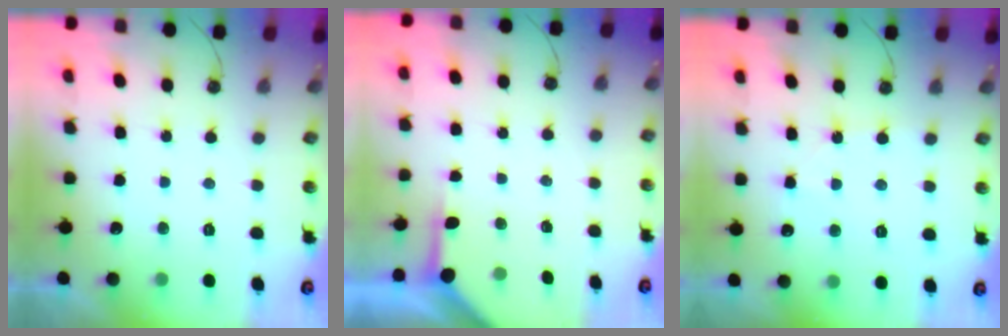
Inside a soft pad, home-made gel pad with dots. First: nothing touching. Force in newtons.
{"total": 3.9, "press": 3.8, "slide": 0.4}
{"total": 7.2, "press": 7.2, "slide": 0.6}